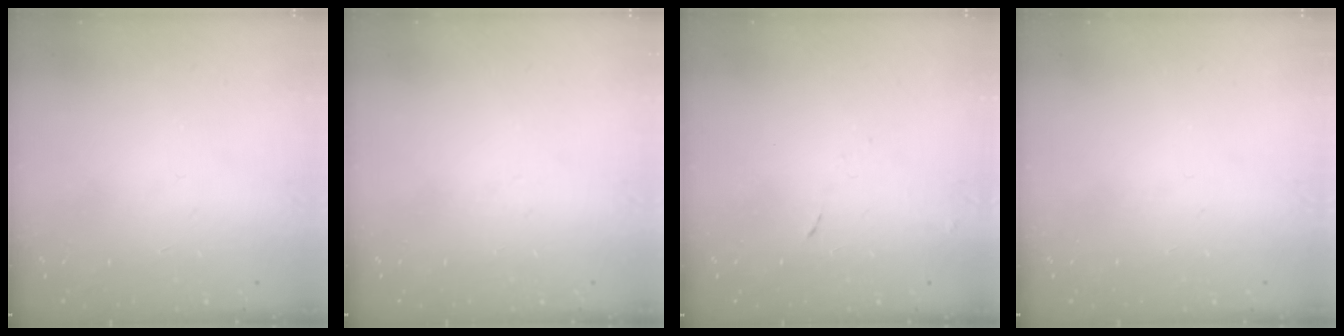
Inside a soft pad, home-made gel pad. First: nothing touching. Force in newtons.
{"total": 0.0}
{"total": 4.1, "press": 4.1, "slide": 0.7}
{"total": 0.0}